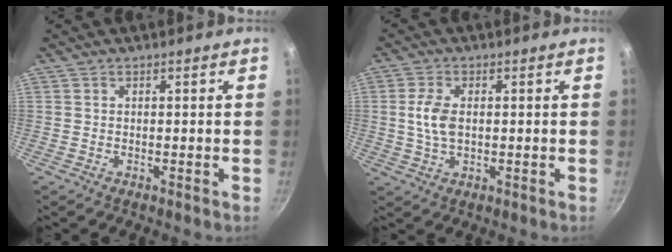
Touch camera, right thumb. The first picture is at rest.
{"total": 5.7, "force": [0.3, 3.2, 4.6], "torque": [-0.089, 0.005, 0.006]}